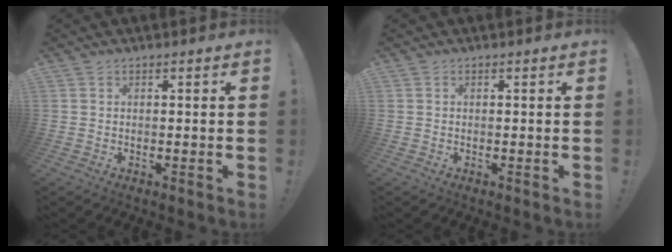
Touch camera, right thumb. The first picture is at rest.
{"total": 0.0}